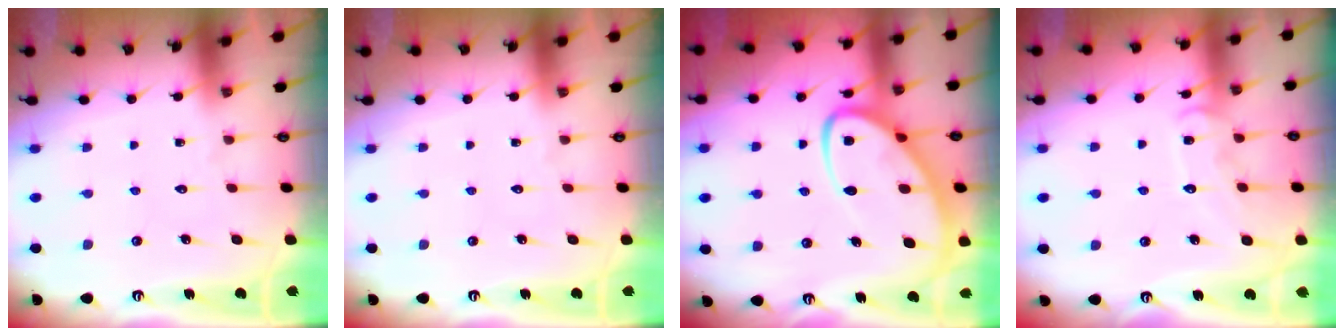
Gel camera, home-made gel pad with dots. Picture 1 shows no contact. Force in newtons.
{"total": 0.0}
{"total": 11.2, "press": 11.1, "slide": 0.9}
{"total": 10.1, "press": 10.1, "slide": 0.7}